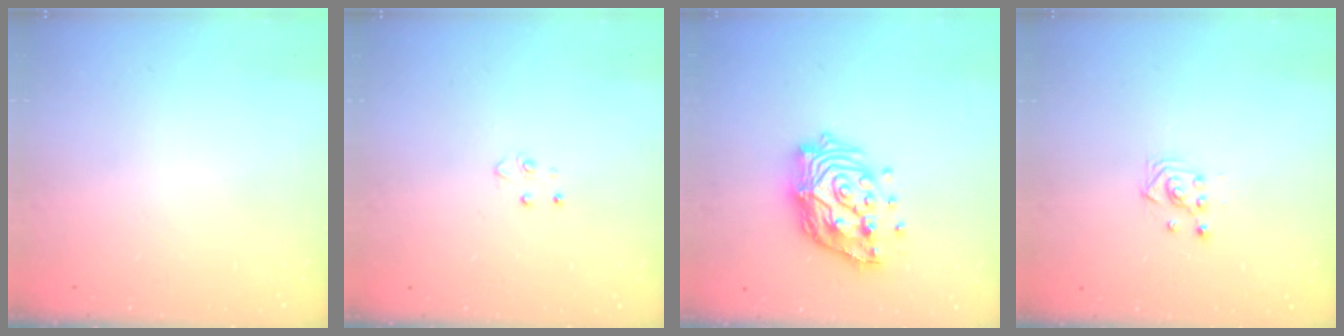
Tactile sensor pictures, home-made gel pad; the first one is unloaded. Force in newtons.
{"total": 3.6, "press": 3.6, "slide": 0.4}
{"total": 17.0, "press": 16.9, "slide": 1.5}
{"total": 3.3, "press": 3.3, "slide": 0.2}